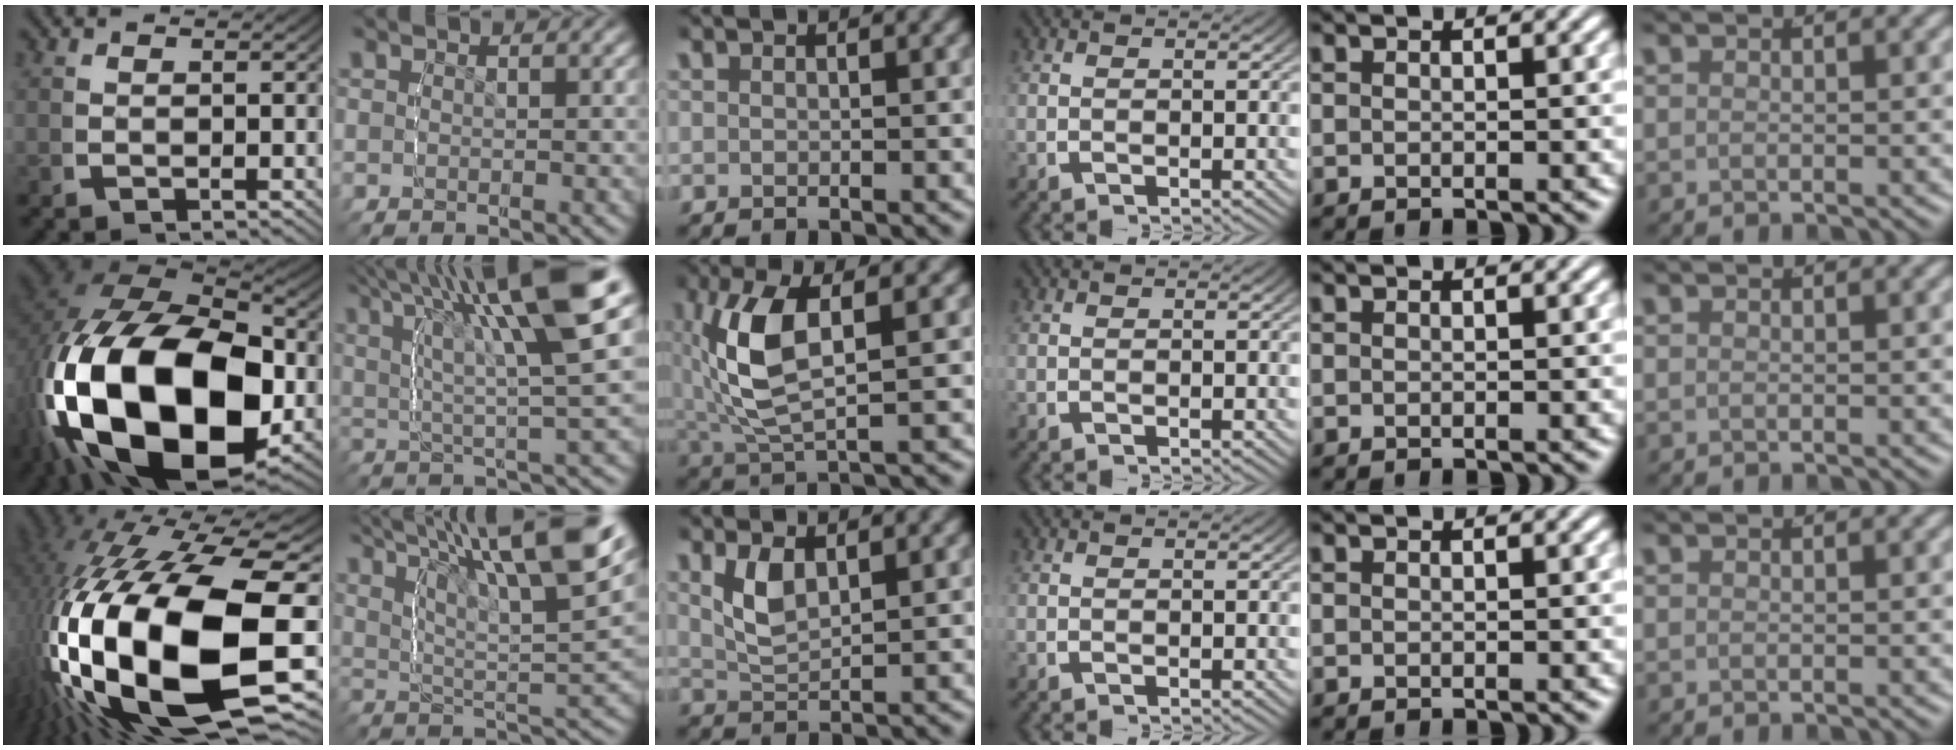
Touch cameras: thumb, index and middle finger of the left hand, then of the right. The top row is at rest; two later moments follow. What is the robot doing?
{"motion": "lift_and_place", "object": "tape"}